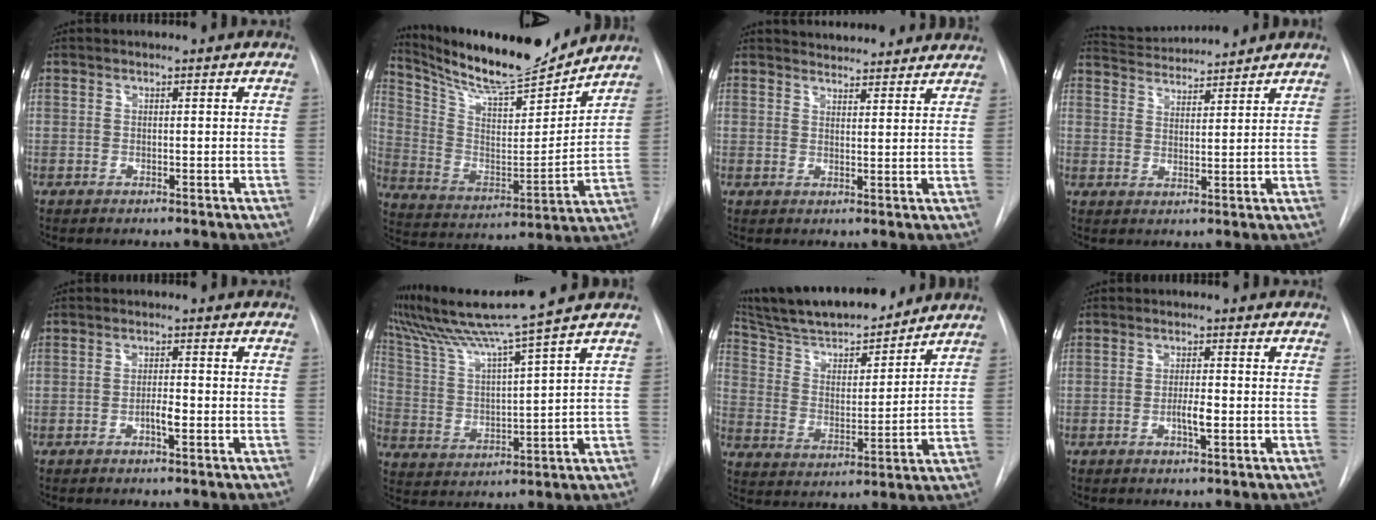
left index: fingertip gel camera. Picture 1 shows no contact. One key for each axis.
{"total": 18.4, "fx": 17.0, "fy": 1.9, "fz": 6.9, "tx": -0.137, "ty": -0.023, "tz": 0.280}
{"total": 11.7, "fx": 11.1, "fy": 2.5, "fz": 2.6, "tx": -0.023, "ty": 0.012, "tz": 0.130}
{"total": 9.3, "fx": 9.0, "fy": 0.1, "fz": 2.1, "tx": -0.046, "ty": 0.019, "tz": 0.147}
{"total": 2.2, "fx": -1.1, "fy": 0.4, "fz": 1.8, "tx": -0.031, "ty": -0.002, "tz": -0.021}
{"total": 12.9, "fx": 10.7, "fy": -3.0, "fz": 6.4, "tx": -0.120, "ty": -0.012, "tz": 0.191}
{"total": 19.0, "fx": 17.1, "fy": 3.2, "fz": 7.6, "tx": -0.134, "ty": 0.010, "tz": 0.282}
{"total": 2.5, "fx": -1.0, "fy": 0.4, "fz": 2.3, "tx": -0.042, "ty": -0.003, "tz": -0.019}